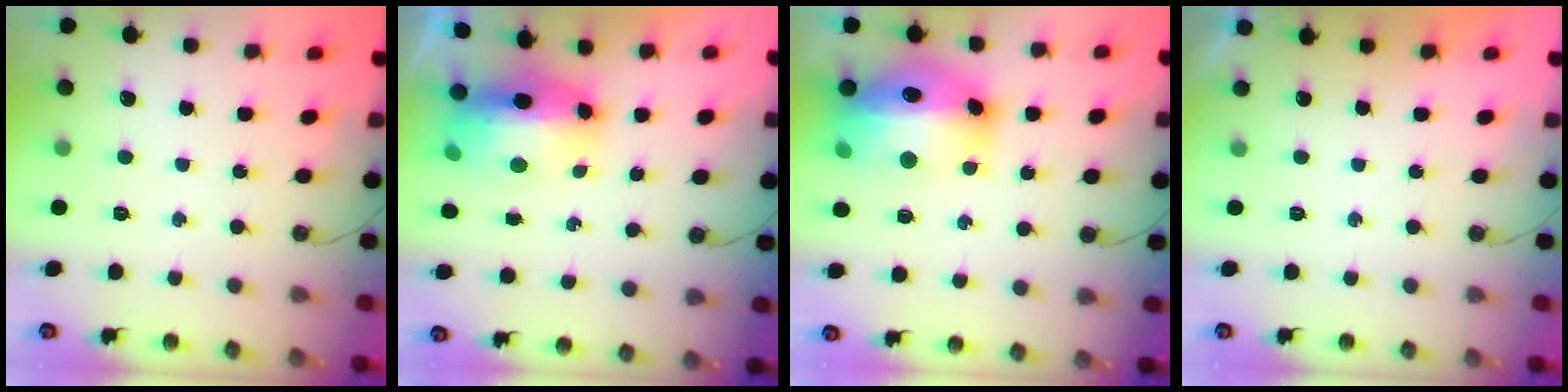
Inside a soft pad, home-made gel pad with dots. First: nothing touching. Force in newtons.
{"total": 11.7, "press": 11.5, "slide": 1.9}
{"total": 18.9, "press": 18.8, "slide": 1.4}
{"total": 0.0}